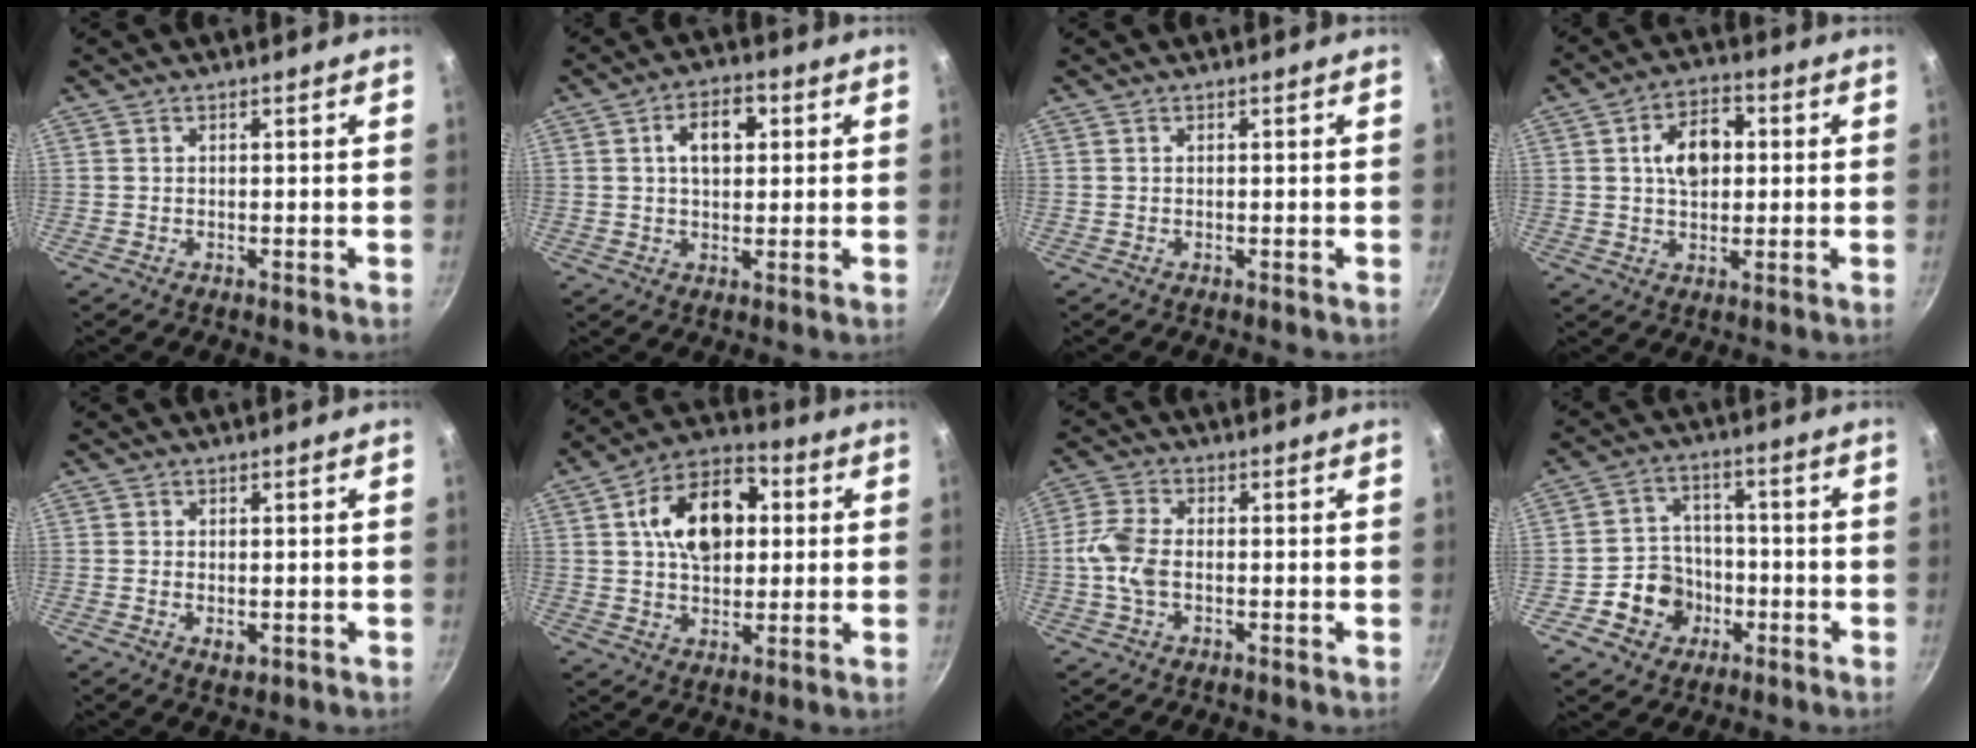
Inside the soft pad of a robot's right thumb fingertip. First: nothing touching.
{"total": 7.4, "force": [1.8, 4.6, 5.5], "torque": [-0.062, 0.010, 0.023]}
{"total": 0.0}
{"total": 8.9, "force": [1.3, 5.9, 6.5], "torque": [-0.075, 0.012, 0.015]}
{"total": 2.6, "force": [-0.5, 1.7, 1.9], "torque": [-0.031, -0.007, -0.006]}
{"total": 15.5, "force": [3.0, 10.3, 11.2], "torque": [-0.144, 0.014, 0.035]}
{"total": 6.7, "force": [-0.9, 4.0, 5.3], "torque": [-0.116, 0.015, -0.028]}
{"total": 9.1, "force": [-3.2, 8.0, 3.0], "torque": [-0.016, 0.038, -0.059]}